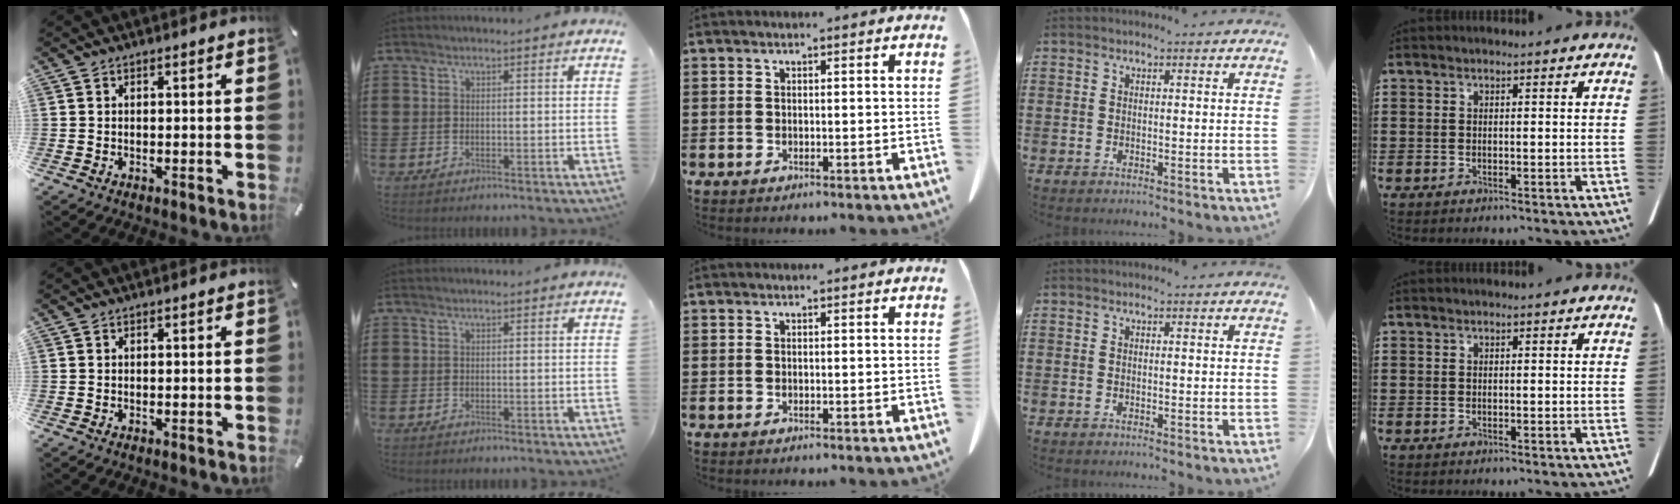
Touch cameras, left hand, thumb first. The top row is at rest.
{}